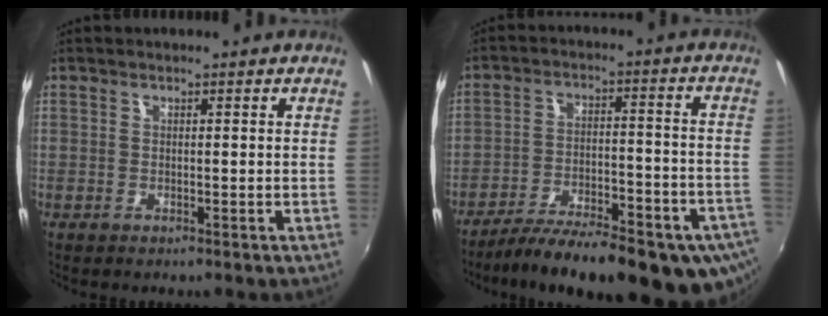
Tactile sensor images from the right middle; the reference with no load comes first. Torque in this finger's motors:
{"motor_torque": [1.14, -0.99, 0.66, 0.11]}